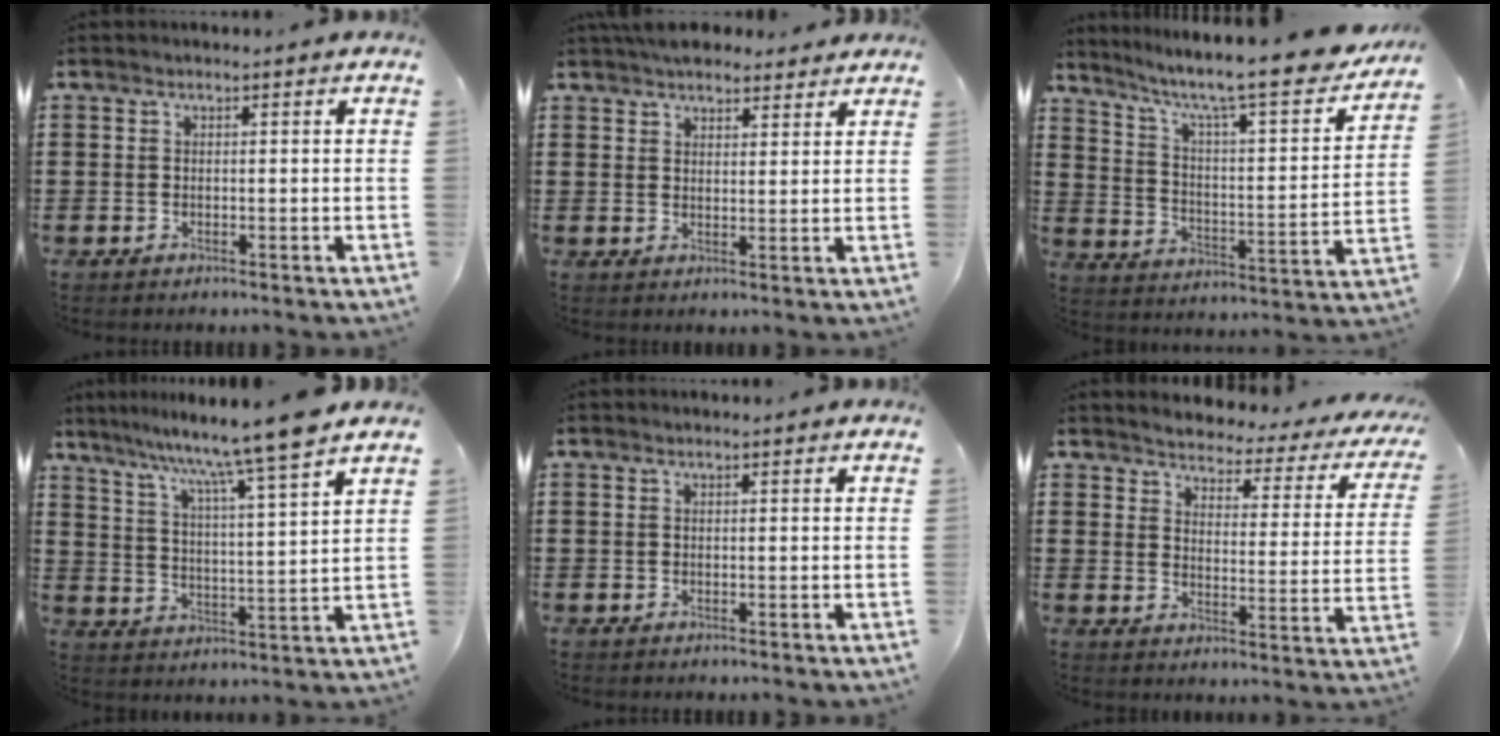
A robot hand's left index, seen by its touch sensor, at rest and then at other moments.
{"total": 4.1, "force": [3.8, 1.3, 0.8], "torque": [-0.024, -0.002, 0.073]}
{"total": 9.1, "force": [7.1, 0.7, 5.6], "torque": [-0.122, -0.056, 0.109]}
{"total": 8.8, "force": [7.3, -2.1, 4.4], "torque": [-0.103, -0.049, 0.112]}
{"total": 0.0}
{"total": 2.5, "force": [2.5, 0.4, 0.0], "torque": [-0.023, -0.025, 0.035]}